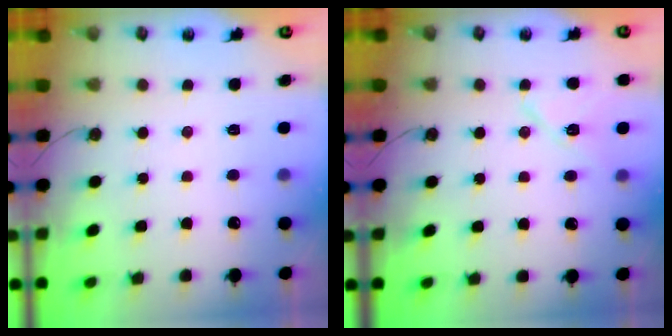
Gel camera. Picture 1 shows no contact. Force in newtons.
{"total": 8.6, "press": 7.3, "slide": 4.6}